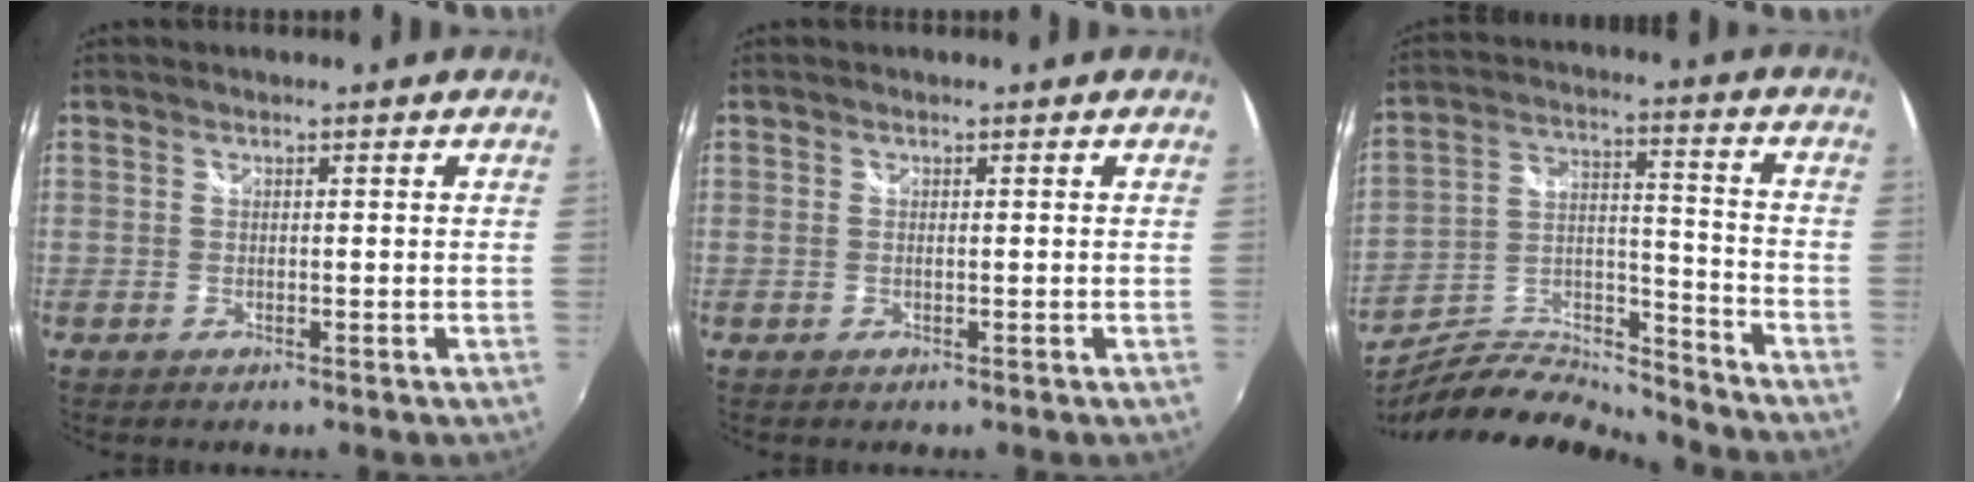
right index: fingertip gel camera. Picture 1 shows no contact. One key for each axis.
{"total": 0.0}
{"total": 13.1, "fx": -12.1, "fy": 1.5, "fz": 4.8, "tx": -0.088, "ty": 0.006, "tz": -0.211}